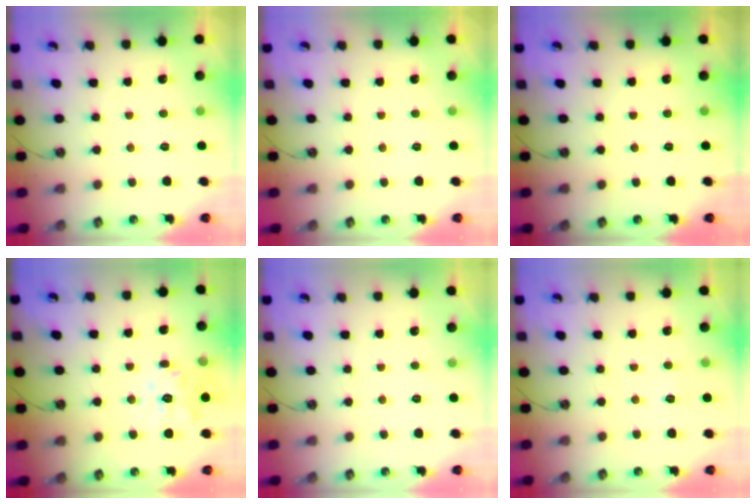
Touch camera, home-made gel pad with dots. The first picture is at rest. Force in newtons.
{"total": 0.0}
{"total": 0.0}
{"total": 13.5, "press": 13.4, "slide": 1.7}
{"total": 0.0}
{"total": 2.6, "press": 2.6, "slide": 0.3}